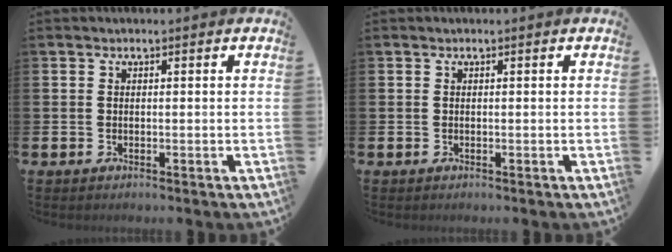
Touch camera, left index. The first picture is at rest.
{"total": 0.0}